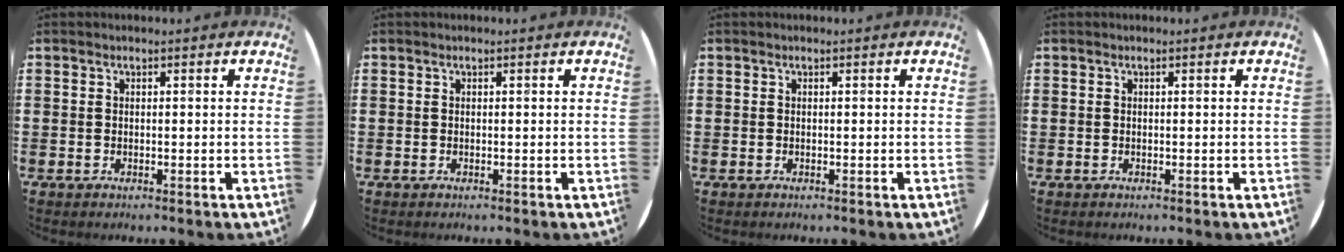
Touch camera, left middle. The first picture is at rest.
{"total": 0.0}
{"total": 0.0}
{"total": 0.0}